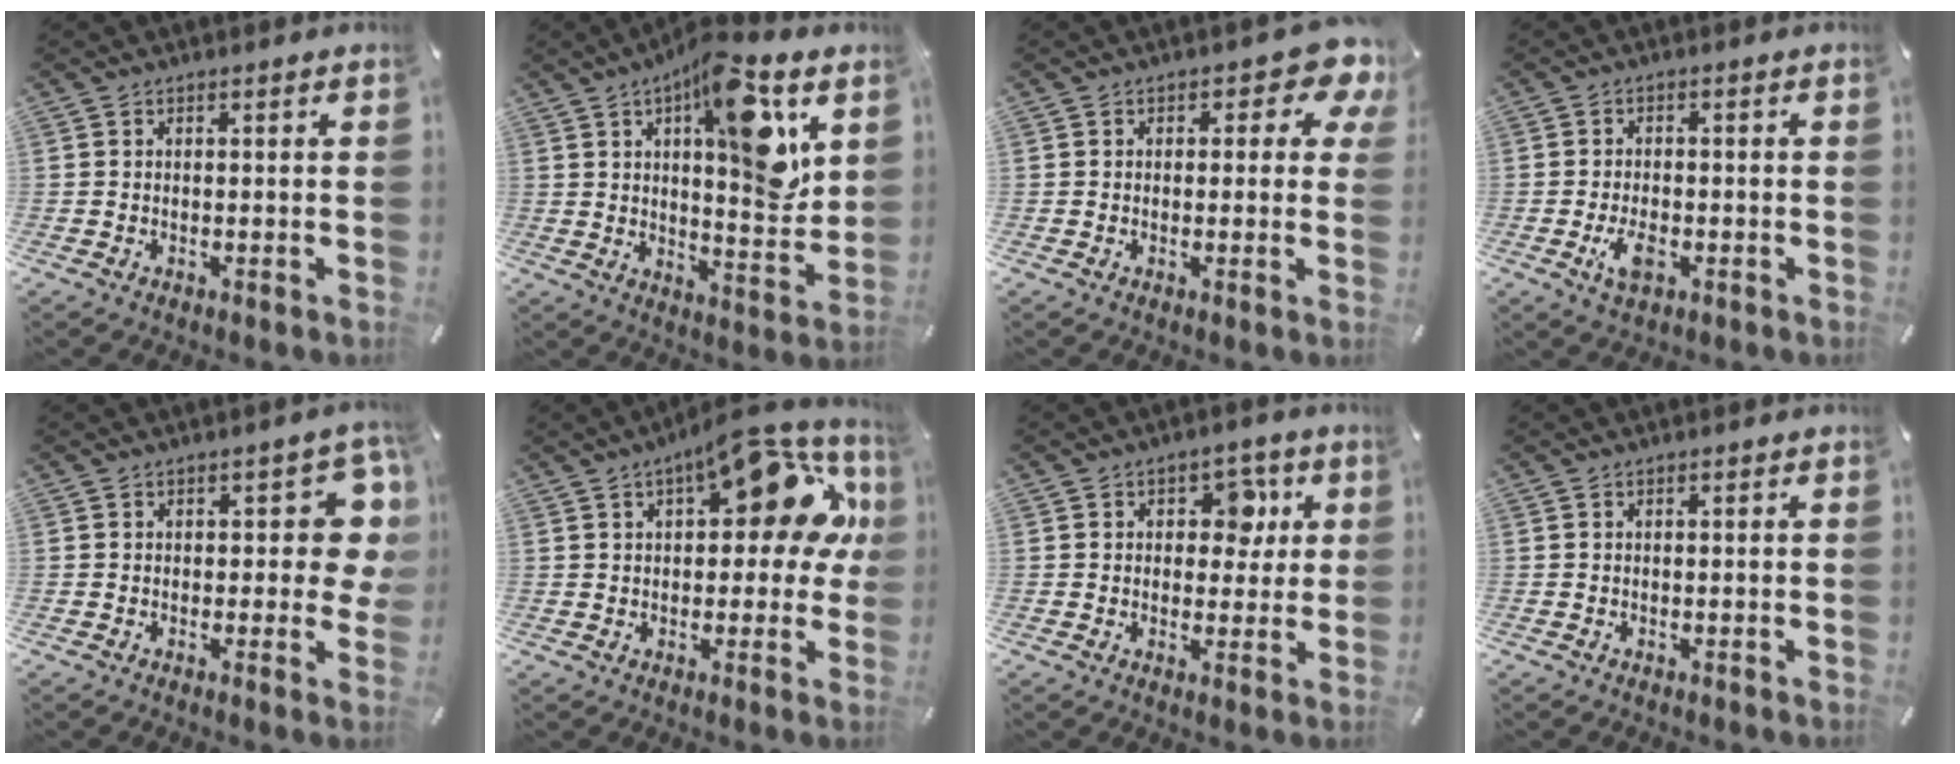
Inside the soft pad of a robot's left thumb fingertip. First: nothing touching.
{"total": 17.4, "force": [7.8, 5.8, 14.4], "torque": [-0.200, -0.040, 0.118]}
{"total": 6.7, "force": [2.7, 3.9, 4.7], "torque": [-0.046, -0.011, 0.040]}
{"total": 4.6, "force": [-1.7, 2.5, 3.4], "torque": [-0.075, 0.003, -0.032]}
{"total": 9.3, "force": [2.1, 4.8, 7.7], "torque": [-0.085, -0.005, 0.035]}
{"total": 16.9, "force": [6.3, 7.6, 13.6], "torque": [-0.162, -0.030, 0.098]}
{"total": 7.3, "force": [2.1, 5.5, 4.4], "torque": [-0.043, -0.002, 0.026]}
{"total": 0.0}